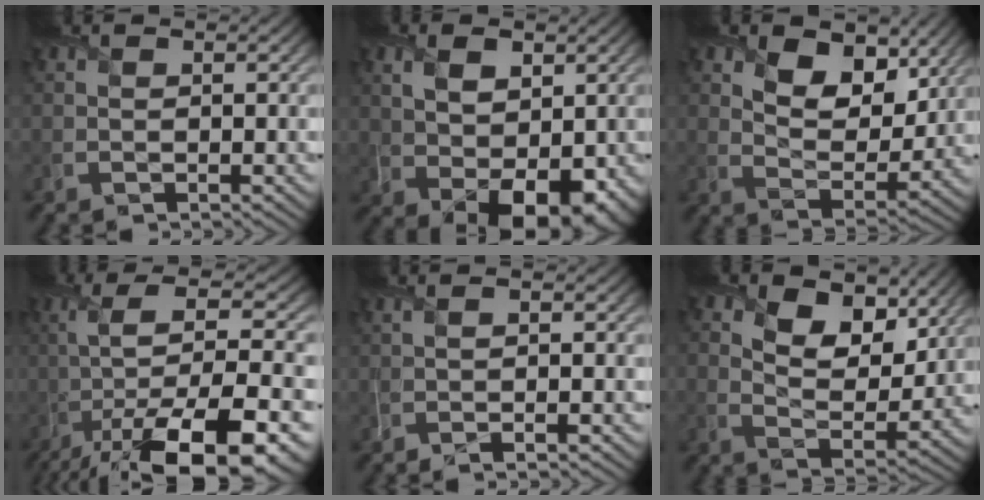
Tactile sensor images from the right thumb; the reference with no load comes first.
{"total": 10.3, "force": [0.5, 6.6, 8.0], "torque": [-0.144, -0.016, 0.021]}
{"total": 8.8, "force": [4.6, 5.1, 5.5], "torque": [-0.114, -0.011, 0.072]}
{"total": 18.1, "force": [-7.2, 5.5, 15.6], "torque": [-0.269, 0.001, -0.110]}
{"total": 2.6, "force": [-0.3, 0.5, 2.5], "torque": [-0.037, 0.003, -0.008]}
{"total": 8.1, "force": [4.0, 4.6, 5.3], "torque": [-0.113, -0.011, 0.059]}